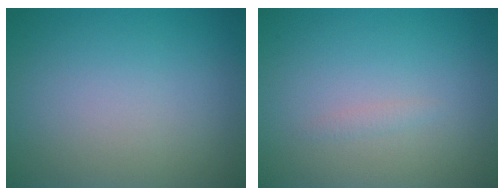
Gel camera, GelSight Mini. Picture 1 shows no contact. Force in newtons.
{"total": 0.5, "press": 0.5, "slide": 0.0}